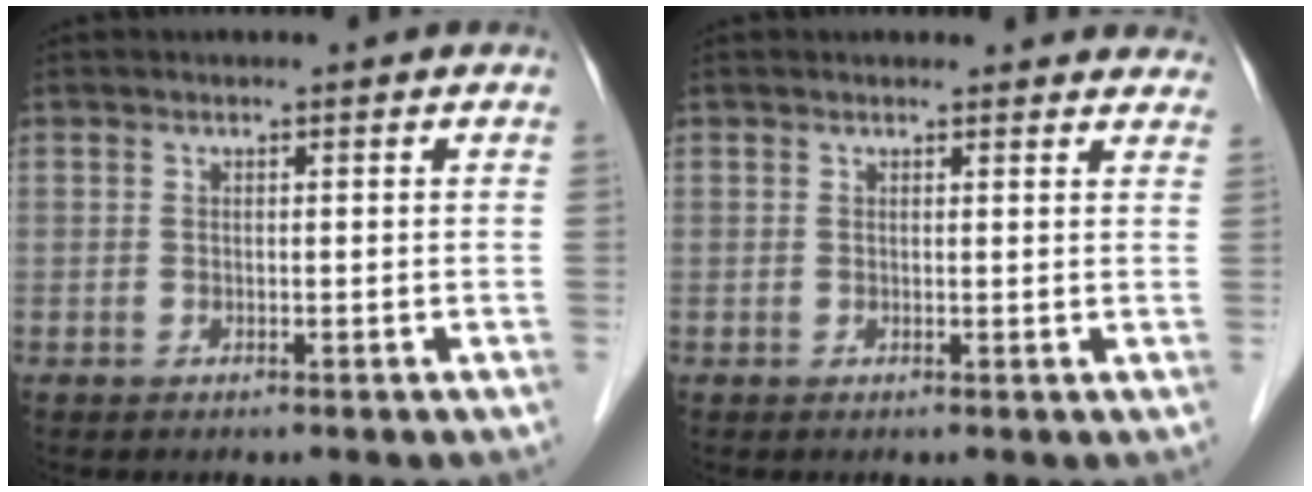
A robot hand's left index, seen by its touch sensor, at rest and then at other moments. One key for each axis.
{"total": 7.0, "fx": 6.6, "fy": 2.0, "fz": 1.2, "tx": 0.012, "ty": 0.004, "tz": 0.049}